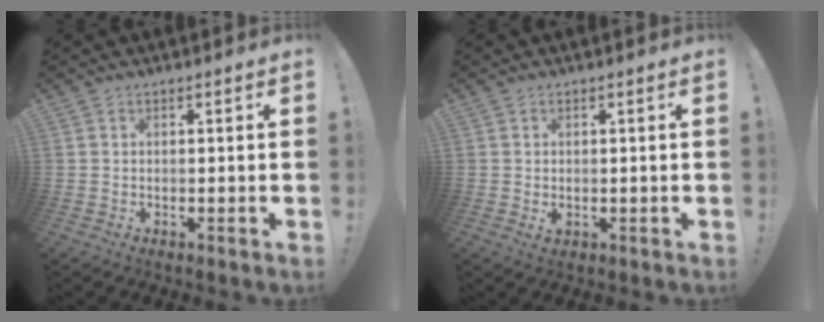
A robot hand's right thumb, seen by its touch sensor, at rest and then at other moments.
{"total": 0.8, "force": [0.6, 0.3, 0.4], "torque": [0.001, -0.003, 0.008]}